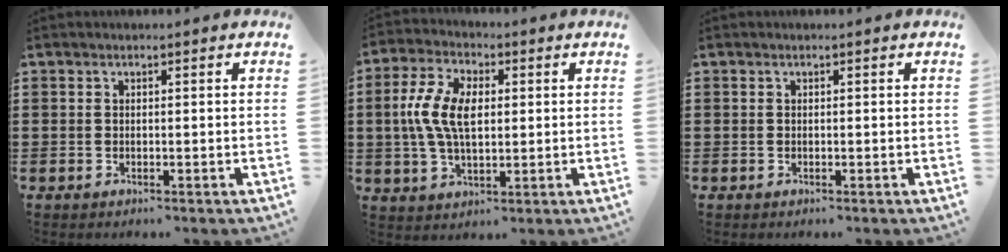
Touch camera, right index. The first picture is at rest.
{"total": 8.5, "force": [0.6, 4.7, 7.0], "torque": [-0.158, 0.010, 0.006]}
{"total": 0.0}